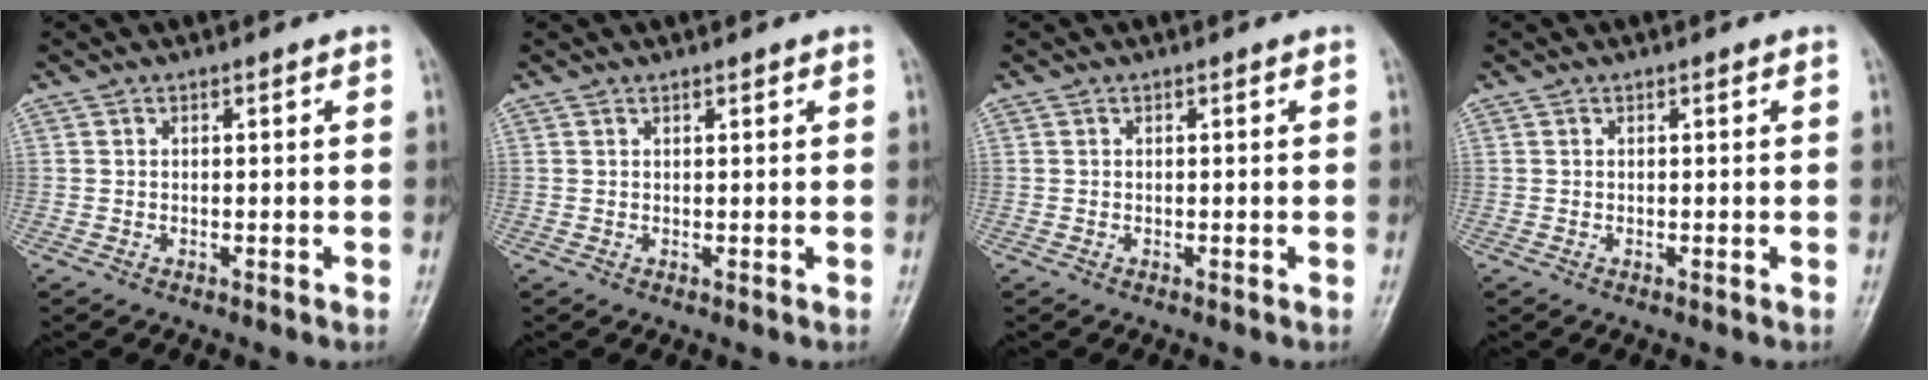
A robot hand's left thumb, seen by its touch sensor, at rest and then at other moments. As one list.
[{"total": 0.5, "force": [0.5, 0.1, 0.2], "torque": [-0.006, -0.003, 0.007]}, {"total": 0.0}, {"total": 0.0}]